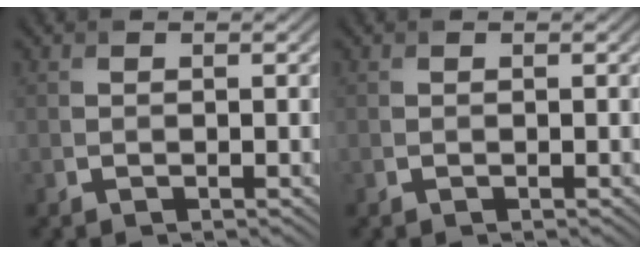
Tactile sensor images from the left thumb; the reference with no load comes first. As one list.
[{"total": 0.0}]